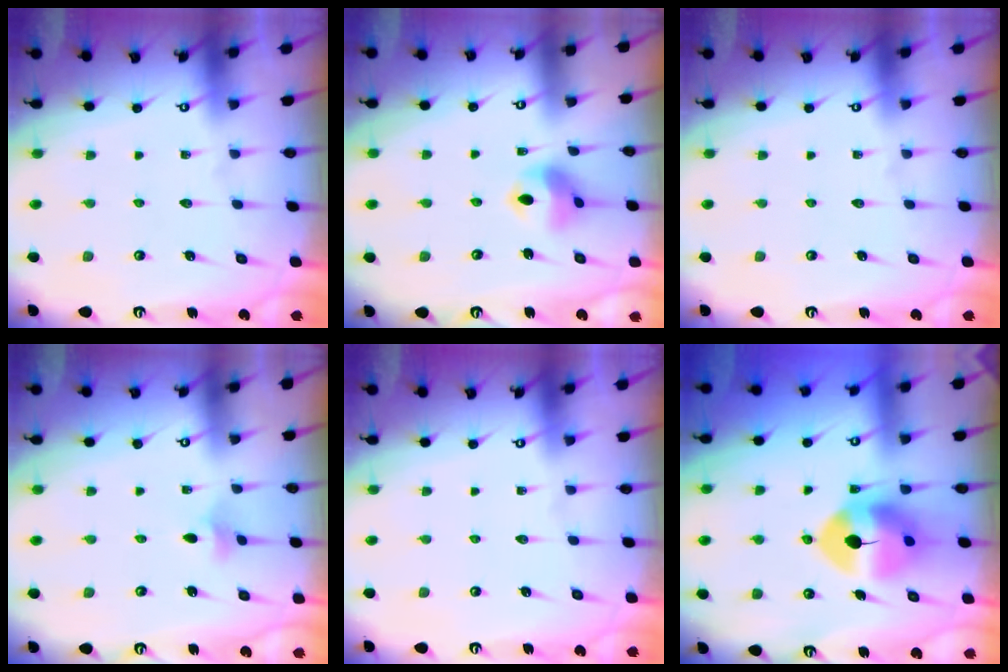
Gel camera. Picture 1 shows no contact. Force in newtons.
{"total": 9.0, "press": 8.9, "slide": 1.1}
{"total": 0.0}
{"total": 3.0, "press": 2.9, "slide": 0.7}
{"total": 0.0}
{"total": 10.2, "press": 10.0, "slide": 1.6}